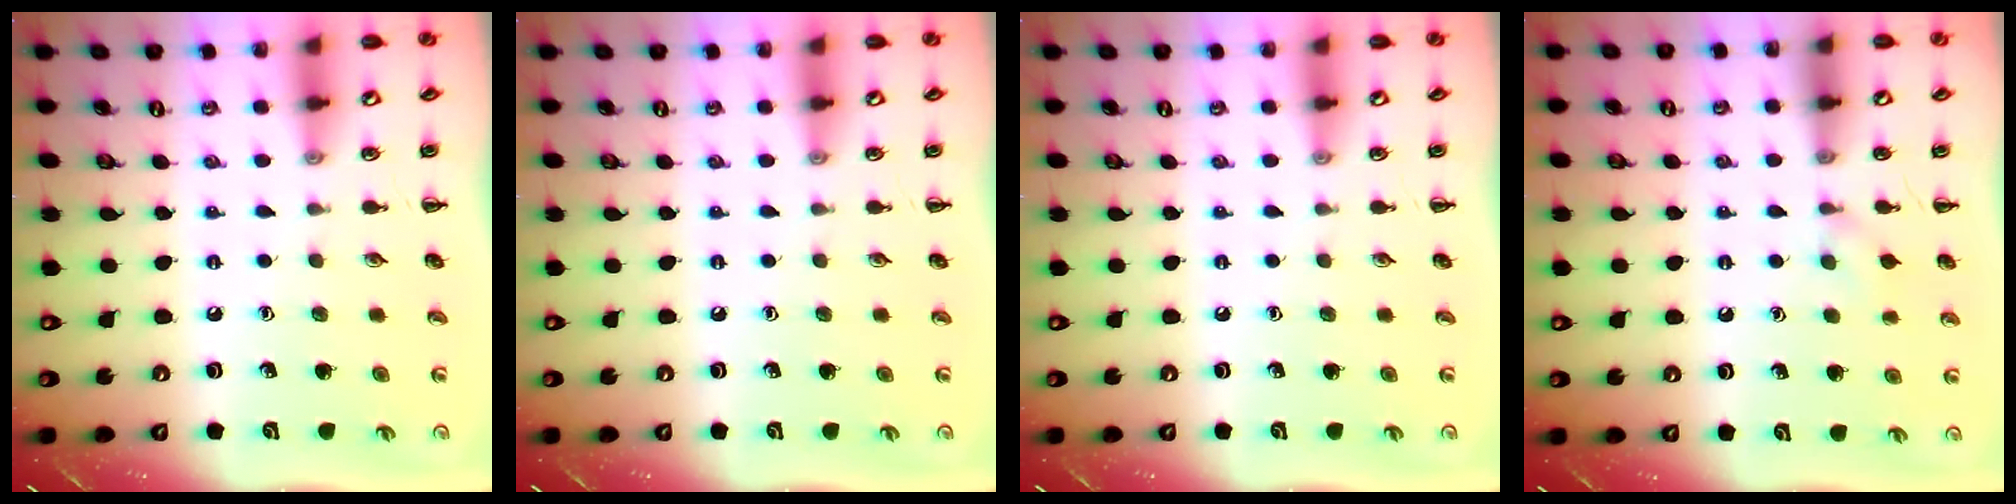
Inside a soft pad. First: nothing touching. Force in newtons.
{"total": 0.0}
{"total": 0.0}
{"total": 4.0, "press": 3.7, "slide": 1.5}